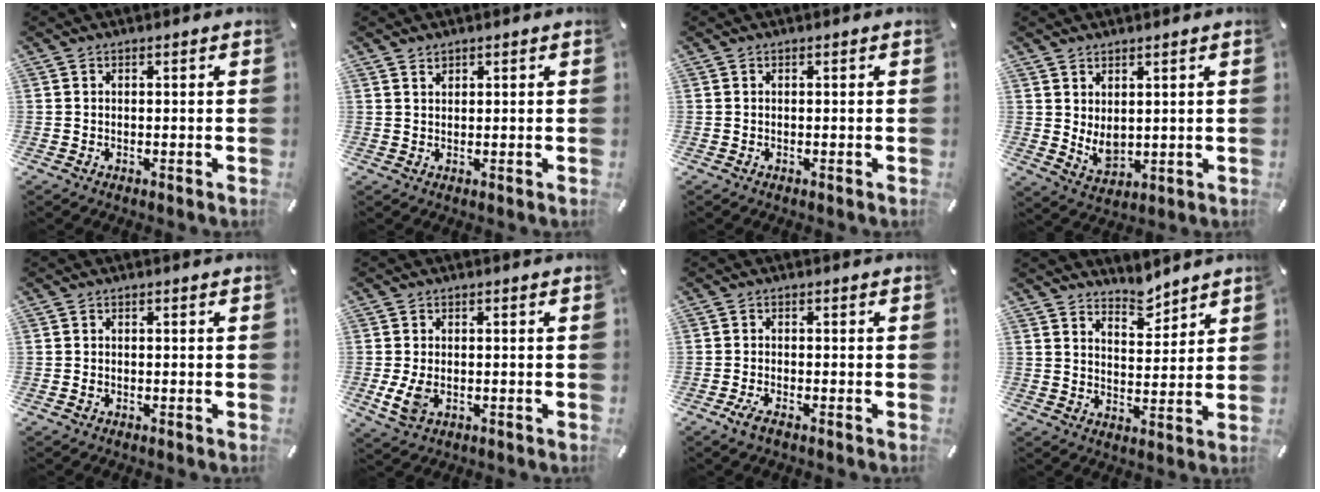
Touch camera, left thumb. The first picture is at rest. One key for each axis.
{"total": 1.3, "fx": 1.1, "fy": 0.6, "fz": 0.1, "tx": 0.005, "ty": -0.005, "tz": 0.021}
{"total": 0.0}
{"total": 5.0, "fx": 2.3, "fy": 3.4, "fz": 2.8, "tx": -0.047, "ty": -0.020, "tz": 0.044}
{"total": 0.6, "fx": -0.2, "fy": 0.4, "fz": 0.4, "tx": -0.006, "ty": 0.000, "tz": -0.005}
{"total": 4.3, "fx": -0.7, "fy": 2.8, "fz": 3.1, "tx": -0.080, "ty": -0.006, "tz": -0.015}
{"total": 2.2, "fx": -1.4, "fy": 0.6, "fz": 1.7, "tx": -0.041, "ty": -0.002, "tz": -0.029}
{"total": 6.0, "fx": 5.6, "fy": 2.0, "fz": 0.4, "tx": 0.005, "ty": -0.046, "tz": 0.103}